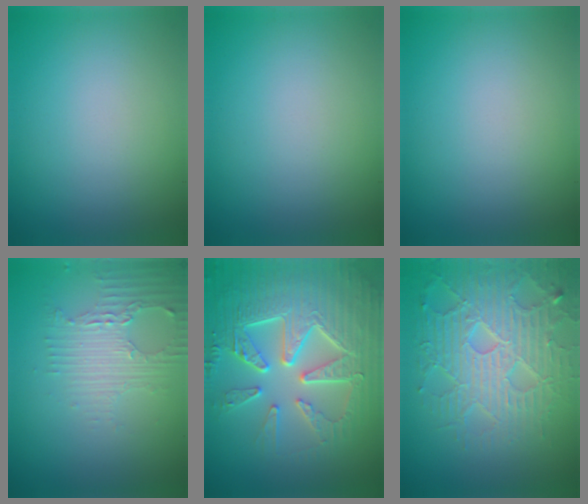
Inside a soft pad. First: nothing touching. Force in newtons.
{"total": 0.0}
{"total": 0.0}
{"total": 3.5, "press": 2.6, "slide": 2.4}
{"total": 8.9, "press": 6.3, "slide": 6.3}
{"total": 6.9, "press": 5.5, "slide": 4.0}